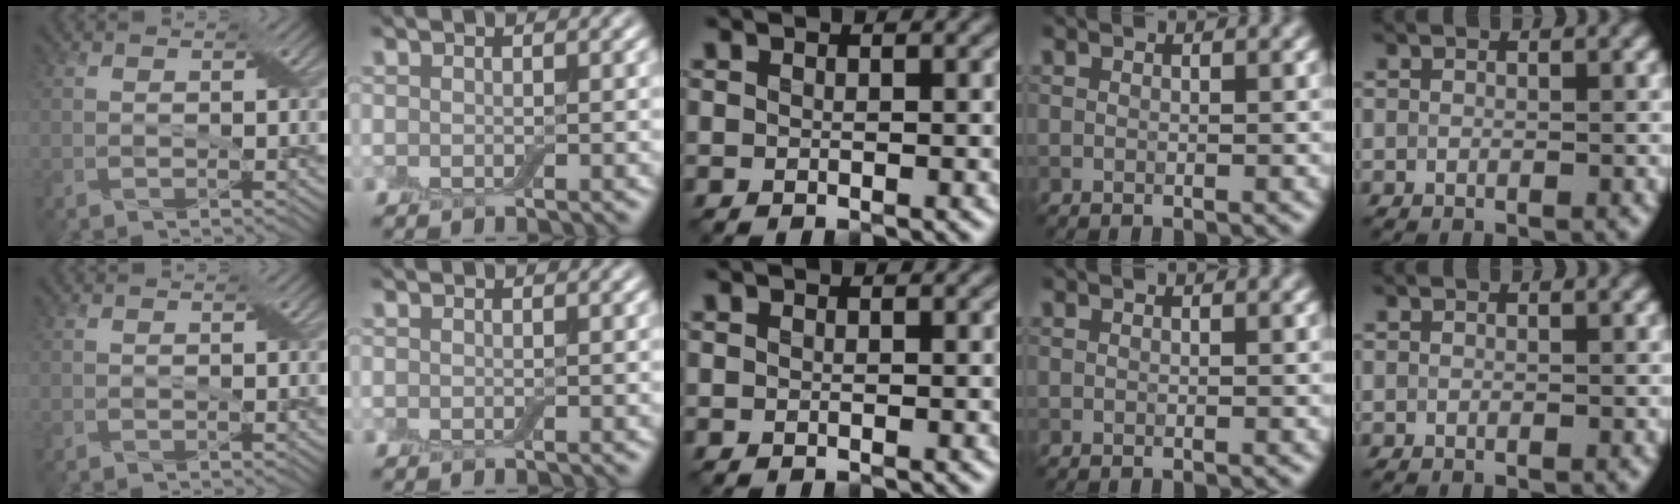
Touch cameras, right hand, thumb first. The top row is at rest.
{}